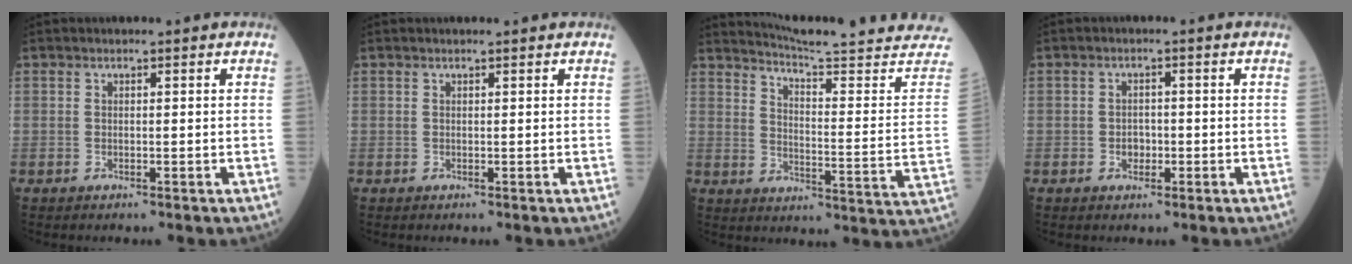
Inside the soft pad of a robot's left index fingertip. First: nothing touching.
{"total": 0.6, "force": [0.6, -0.1, 0.2], "torque": [-0.008, 0.000, 0.009]}
{"total": 22.6, "force": [21.4, -2.2, 6.9], "torque": [-0.109, -0.127, 0.262]}
{"total": 2.0, "force": [-0.7, 1.5, 1.2], "torque": [-0.016, 0.005, -0.008]}